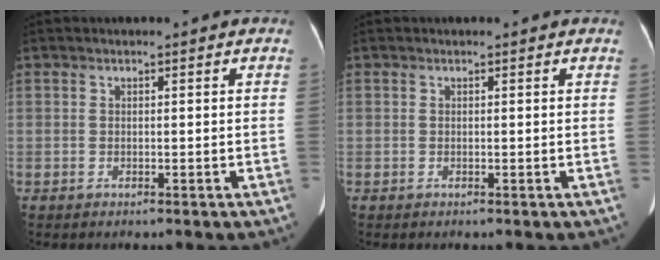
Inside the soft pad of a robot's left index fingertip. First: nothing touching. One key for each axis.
{"total": 0.0}